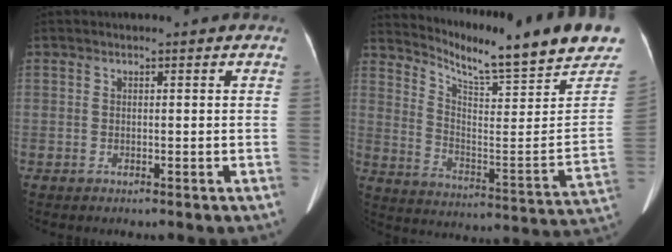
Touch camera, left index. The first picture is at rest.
{"total": 22.7, "force": [19.6, 1.2, 11.5], "torque": [-0.183, -0.077, 0.265]}